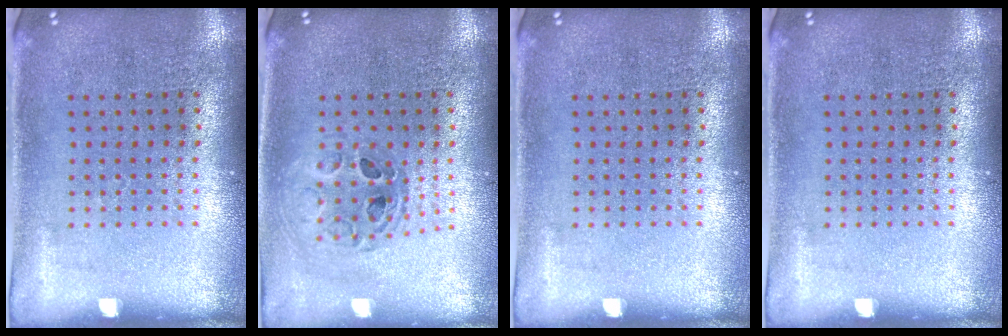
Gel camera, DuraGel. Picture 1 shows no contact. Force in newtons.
{"total": 0.7, "press": 0.7, "slide": 0.1}
{"total": 0.0}
{"total": 0.0}